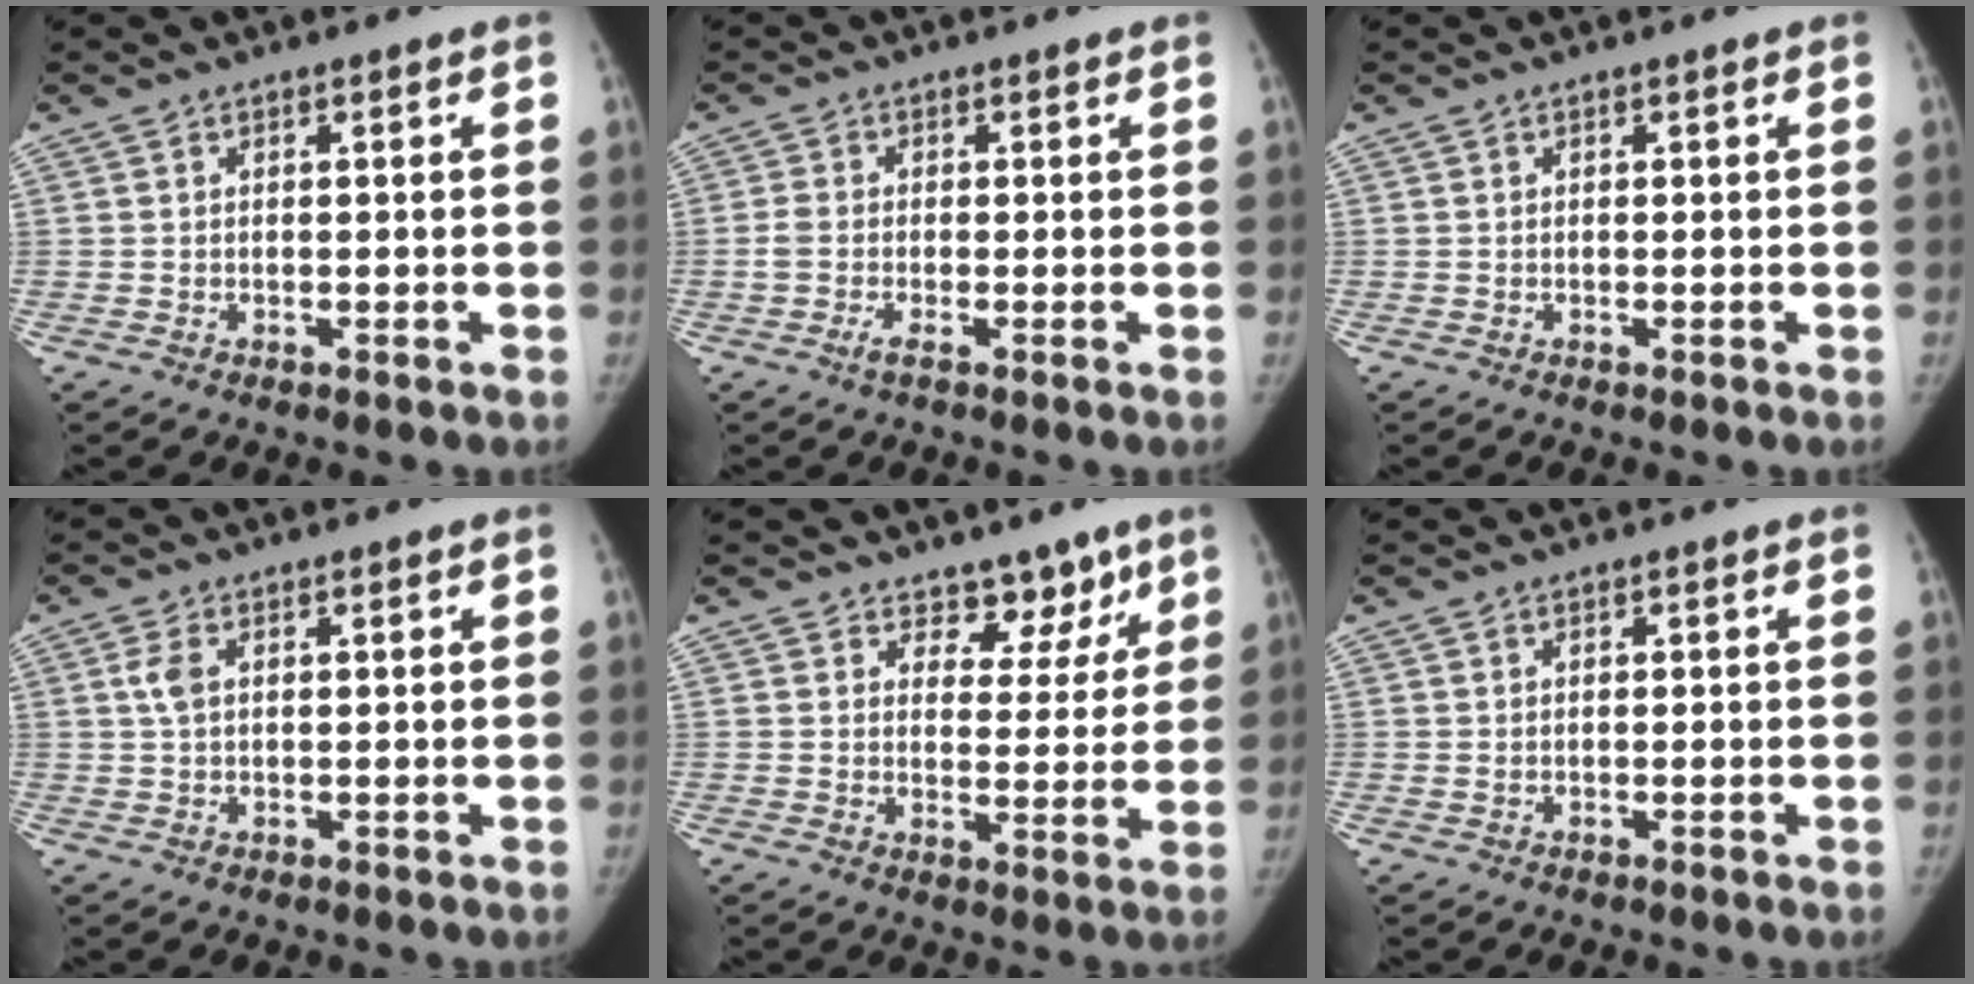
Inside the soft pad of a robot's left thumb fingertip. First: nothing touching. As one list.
[{"total": 2.3, "force": [-1.2, 0.7, 1.9], "torque": [-0.049, 0.006, -0.030]}, {"total": 0.0}, {"total": 2.9, "force": [0.9, 1.8, 2.1], "torque": [-0.045, 0.004, 0.018]}, {"total": 7.0, "force": [5.2, 4.3, 1.8], "torque": [0.024, -0.031, 0.074]}, {"total": 0.0}]